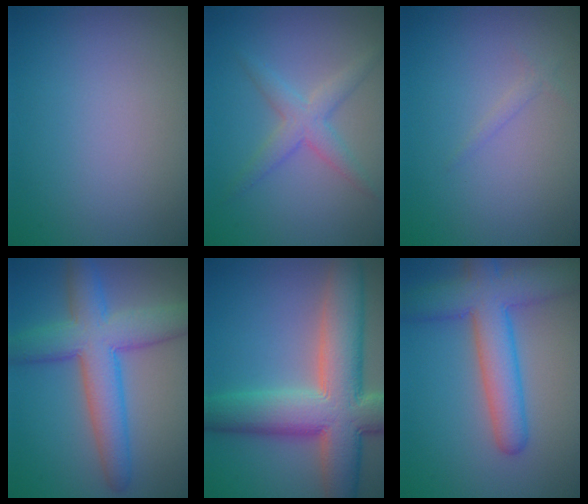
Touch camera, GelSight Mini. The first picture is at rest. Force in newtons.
{"total": 2.8, "press": 2.8, "slide": 0.1}
{"total": 0.6, "press": 0.6, "slide": 0.1}
{"total": 7.6, "press": 7.6, "slide": 0.1}
{"total": 11.6, "press": 11.6, "slide": 0.8}
{"total": 7.1, "press": 7.1, "slide": 0.2}